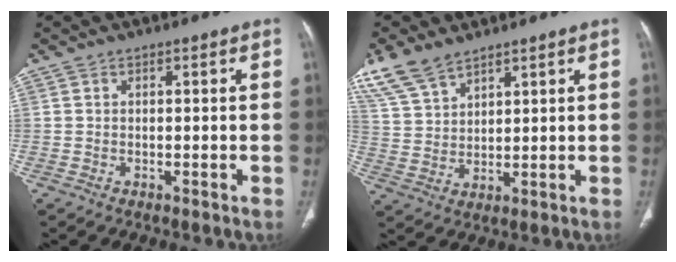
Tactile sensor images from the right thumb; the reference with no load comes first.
{"total": 9.0, "force": [6.8, 4.0, 4.2], "torque": [-0.082, -0.013, 0.151]}